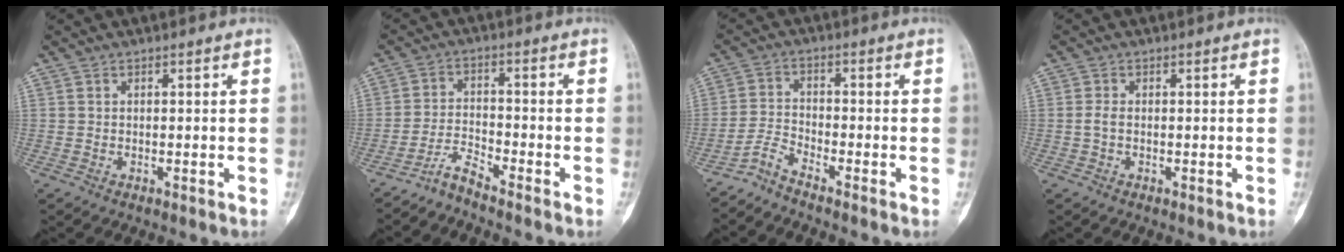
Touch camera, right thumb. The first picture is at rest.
{"total": 3.7, "force": [-3.5, -0.3, 0.9], "torque": [-0.021, 0.019, -0.074]}
{"total": 3.3, "force": [-3.2, -0.2, 0.8], "torque": [-0.024, 0.010, -0.075]}
{"total": 1.3, "force": [-0.1, 0.8, 1.0], "torque": [-0.019, 0.001, -0.004]}